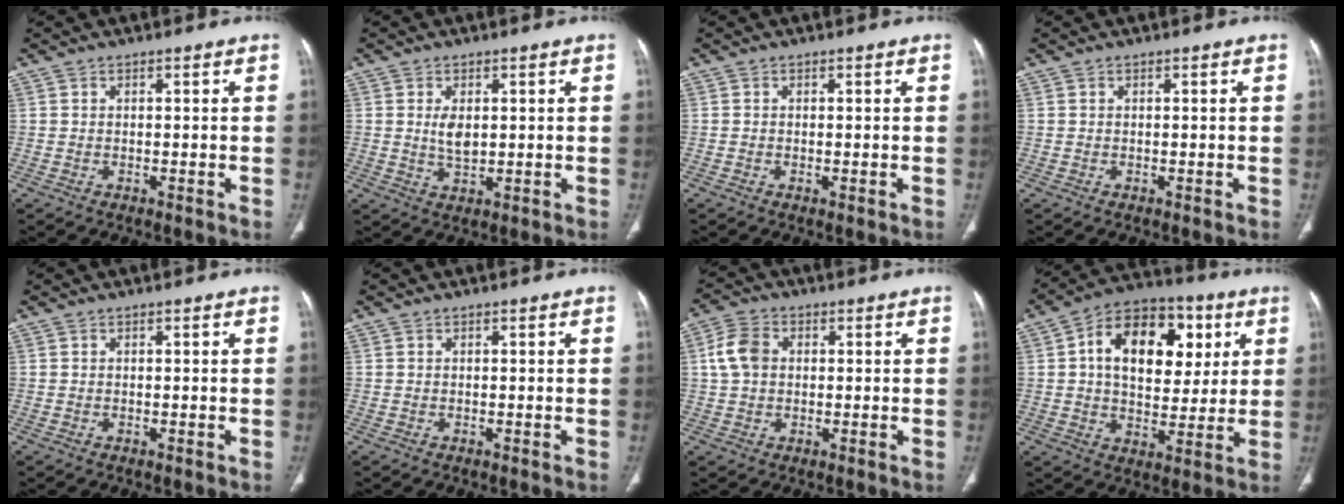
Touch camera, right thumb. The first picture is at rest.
{"total": 3.9, "force": [0.7, 2.2, 3.2], "torque": [-0.055, -0.010, 0.019]}
{"total": 0.5, "force": [-0.1, 0.2, 0.5], "torque": [-0.013, -0.003, -0.002]}
{"total": 0.0}
{"total": 0.0}
{"total": 0.0}
{"total": 6.2, "force": [0.9, 4.6, 4.1], "torque": [-0.081, 0.012, 0.014]}
{"total": 19.0, "force": [4.9, 12.2, 13.8], "torque": [-0.178, 0.007, 0.075]}